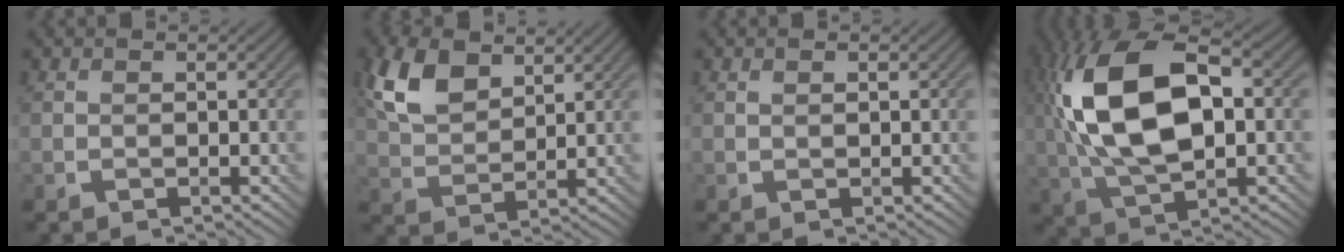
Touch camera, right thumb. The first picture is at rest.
{"total": 7.5, "force": [4.2, 4.0, 4.7], "torque": [-0.116, 0.006, 0.085]}
{"total": 0.5, "force": [0.2, 0.2, 0.5], "torque": [-0.007, 0.001, 0.004]}
{"total": 17.0, "force": [2.5, 8.5, 14.6], "torque": [-0.309, 0.017, 0.037]}